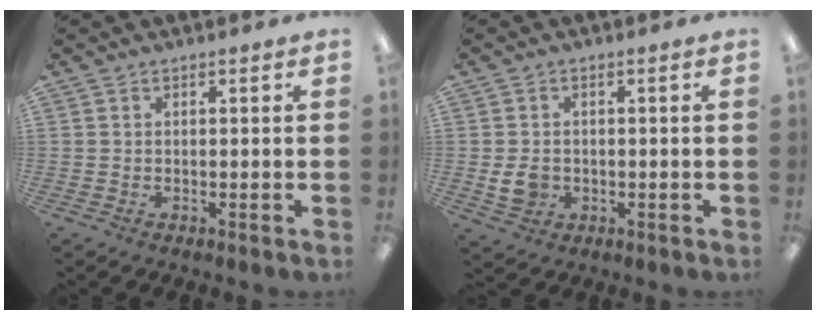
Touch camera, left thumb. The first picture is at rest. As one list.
[{"total": 4.4, "force": [-0.6, 3.6, 2.4], "torque": [-0.030, -0.002, -0.012]}]